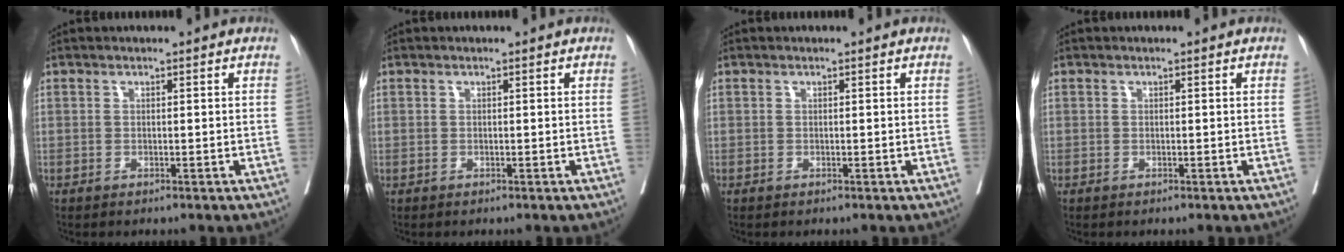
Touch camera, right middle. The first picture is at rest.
{"total": 0.0}
{"total": 0.0}
{"total": 0.0}